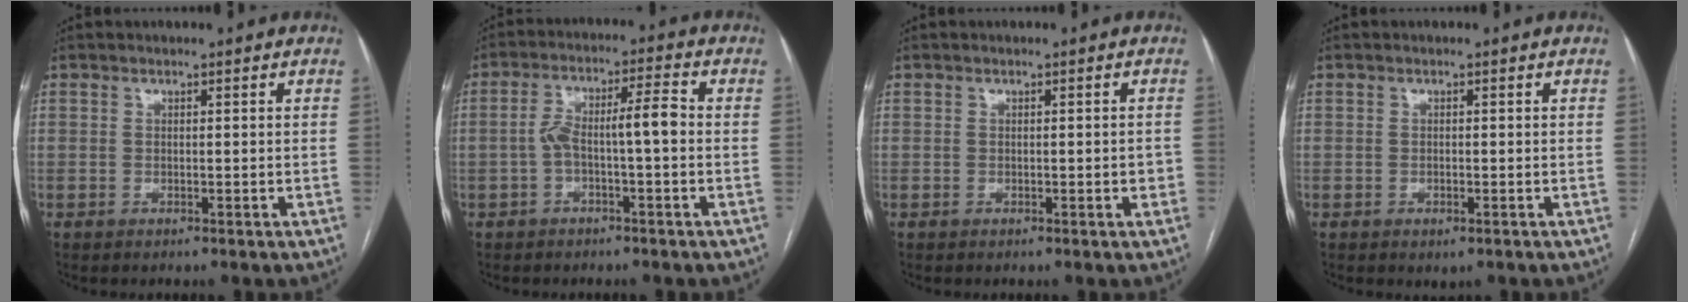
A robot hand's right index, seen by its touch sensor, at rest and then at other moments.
{"total": 6.6, "force": [-1.1, 1.0, 6.5], "torque": [-0.120, 0.031, -0.018]}
{"total": 1.4, "force": [-0.3, 0.4, 1.3], "torque": [-0.017, 0.002, -0.002]}
{"total": 1.2, "force": [-0.6, 0.6, 0.9], "torque": [-0.012, -0.001, -0.002]}